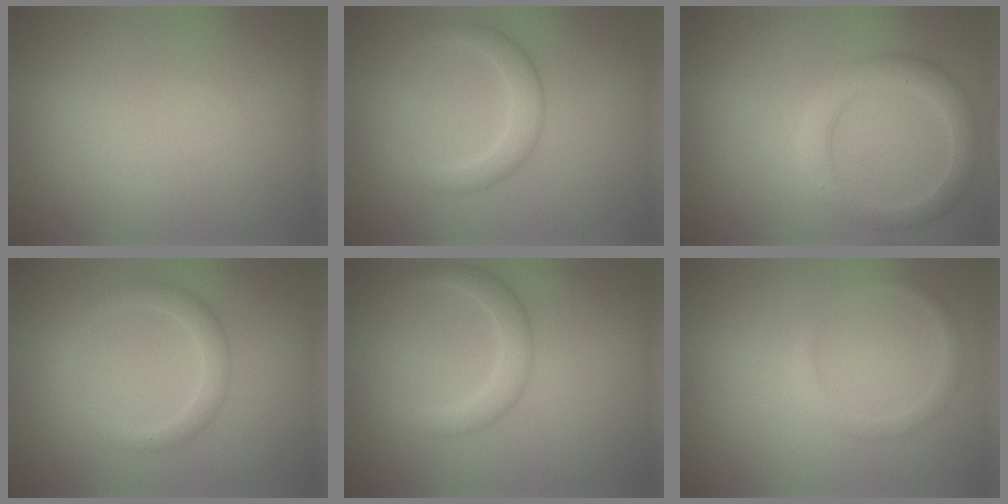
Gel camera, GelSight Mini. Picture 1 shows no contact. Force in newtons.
{"total": 2.3, "press": 2.3, "slide": 0.0}
{"total": 3.3, "press": 3.3, "slide": 0.1}
{"total": 2.1, "press": 2.1, "slide": 0.1}
{"total": 2.5, "press": 2.5, "slide": 0.0}
{"total": 1.3, "press": 1.3, "slide": 0.1}